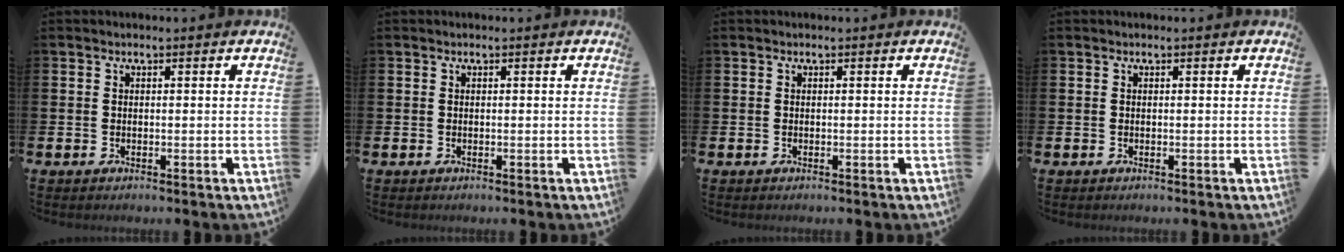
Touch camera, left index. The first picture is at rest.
{"total": 0.0}
{"total": 0.0}
{"total": 0.0}